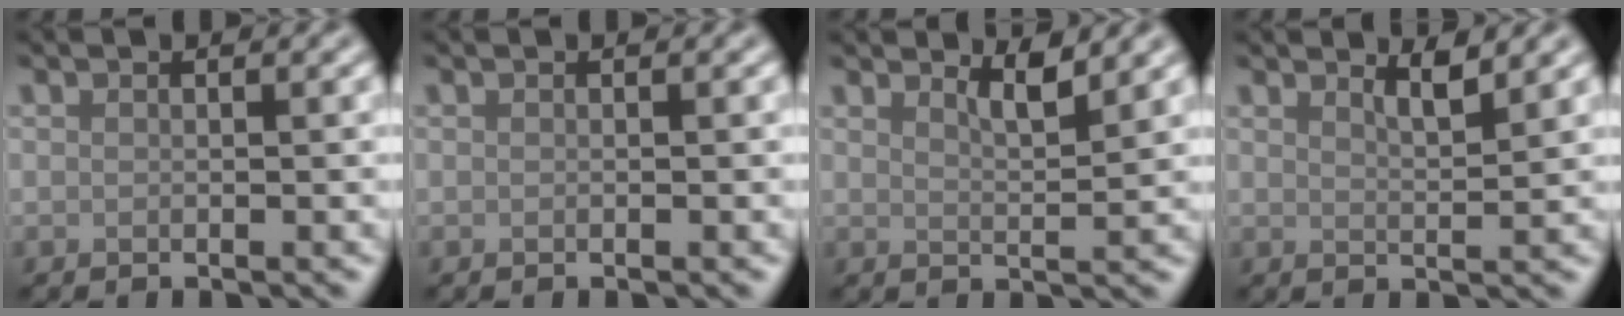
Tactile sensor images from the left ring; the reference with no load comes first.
{"total": 0.0}
{"total": 2.4, "force": [1.8, 0.5, 1.5], "torque": [-0.018, -0.002, 0.029]}
{"total": 2.1, "force": [1.6, 0.4, 1.2], "torque": [-0.013, 0.001, 0.024]}